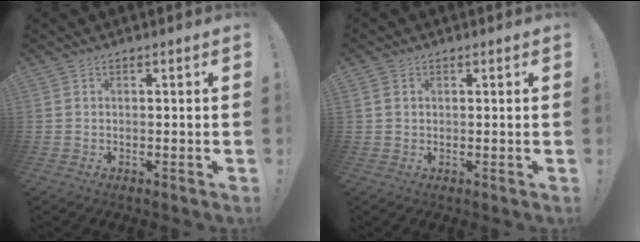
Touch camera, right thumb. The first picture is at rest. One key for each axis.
{"total": 1.9, "fx": 0.9, "fy": 1.5, "fz": 0.6, "tx": -0.005, "ty": 0.001, "tz": 0.016}